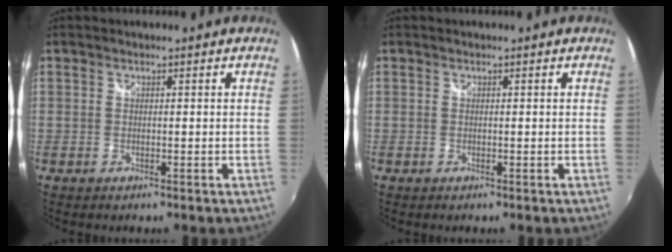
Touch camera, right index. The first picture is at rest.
{"total": 0.0}